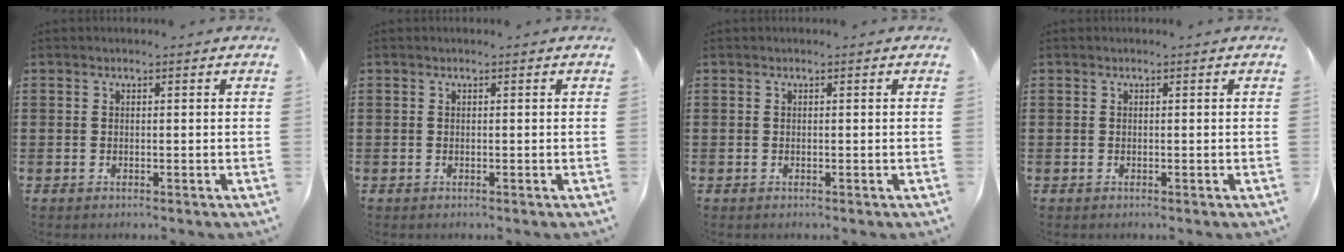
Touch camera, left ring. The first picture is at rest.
{"total": 0.0}
{"total": 0.0}
{"total": 0.0}